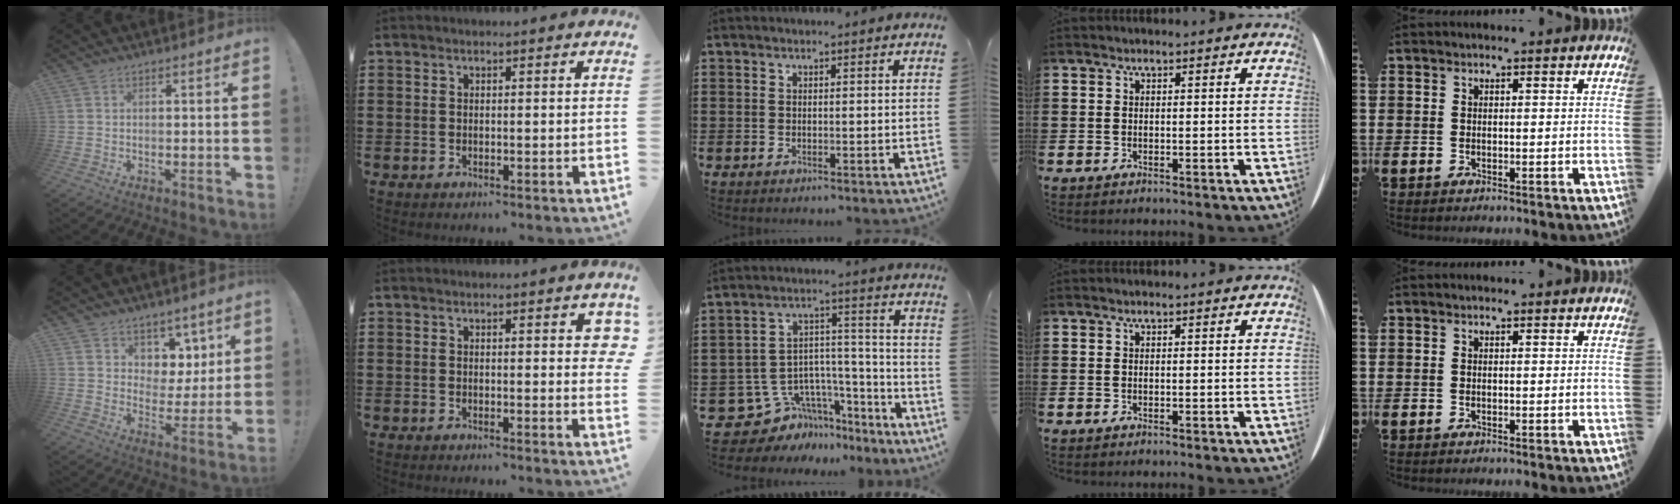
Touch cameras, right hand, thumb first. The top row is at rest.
{"thumb": {"total": 7.5, "force": [5.1, 5.4, 0.6], "torque": [-0.004, -0.050, 0.102]}, "index": {"total": 1.7, "force": [0.7, 0.7, 1.4], "torque": [-0.013, -0.002, 0.009]}, "middle": {"total": 7.9, "force": [-5.2, 5.7, 1.6], "torque": [-0.059, 0.000, -0.092]}}